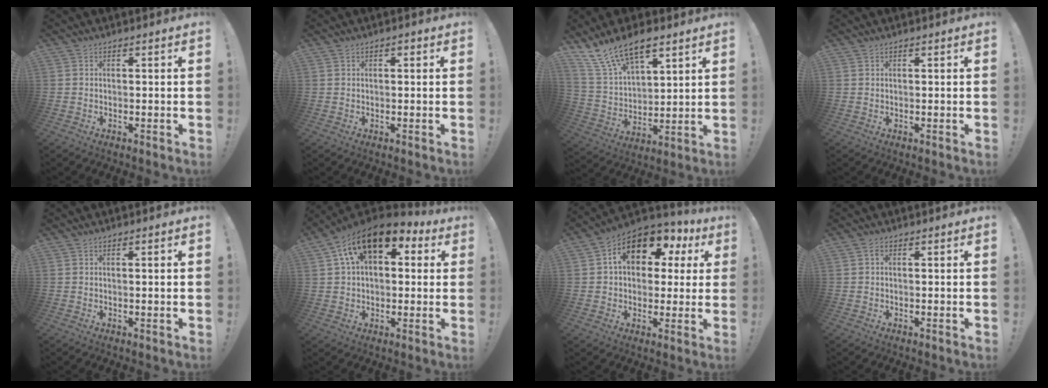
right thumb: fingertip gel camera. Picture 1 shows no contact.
{"total": 0.6, "force": [-0.1, 0.5, 0.3], "torque": [-0.002, 0.002, -0.004]}
{"total": 14.6, "force": [10.1, 6.8, 8.0], "torque": [-0.152, -0.063, 0.189]}
{"total": 0.0}
{"total": 1.1, "force": [0.1, -0.3, 1.0], "torque": [-0.011, -0.005, -0.002]}
{"total": 14.1, "force": [7.2, 7.8, 9.2], "torque": [-0.155, -0.030, 0.132]}
{"total": 14.2, "force": [5.7, 9.0, 9.5], "torque": [-0.149, -0.018, 0.099]}
{"total": 0.7, "force": [0.2, 0.5, 0.5], "torque": [-0.013, 0.005, 0.003]}